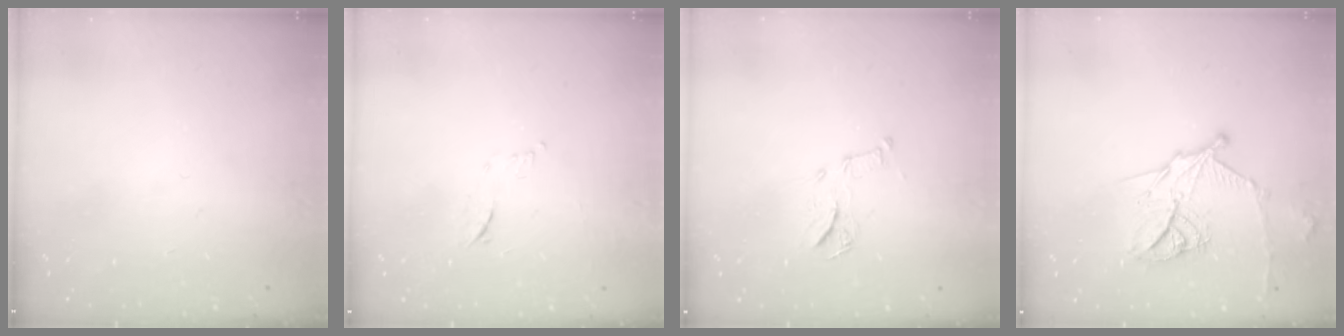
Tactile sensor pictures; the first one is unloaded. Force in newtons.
{"total": 7.6, "press": 7.6, "slide": 0.9}
{"total": 9.0, "press": 9.0, "slide": 0.2}
{"total": 14.9, "press": 14.9, "slide": 0.8}